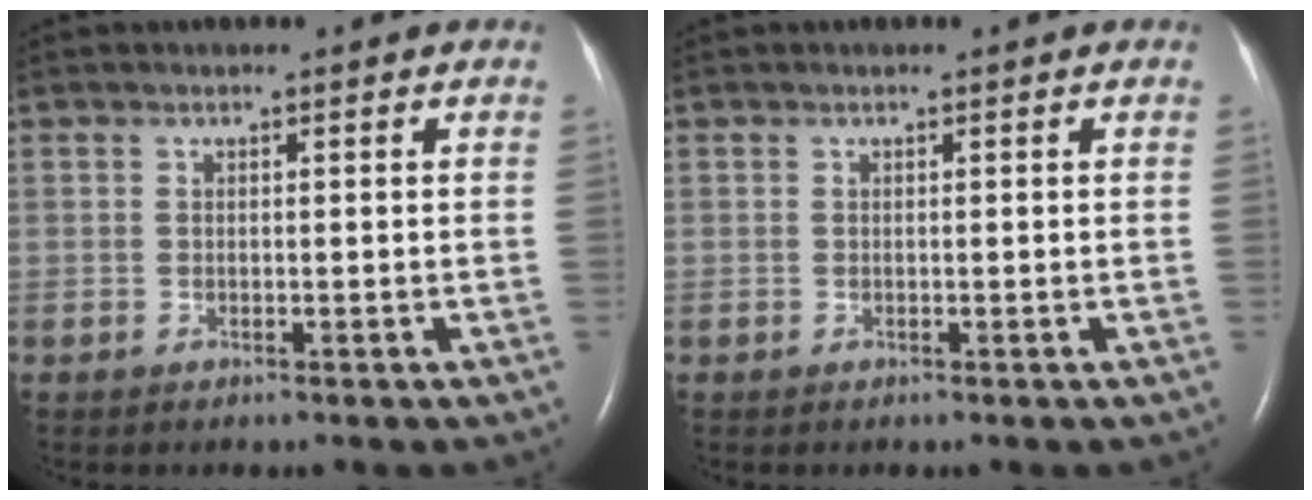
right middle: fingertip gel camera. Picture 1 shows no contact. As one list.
[{"total": 0.0}]